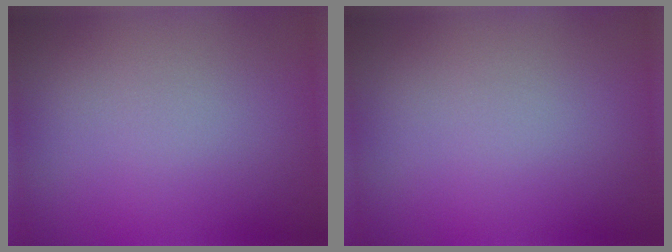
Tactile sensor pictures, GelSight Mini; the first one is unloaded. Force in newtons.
{"total": 0.0}